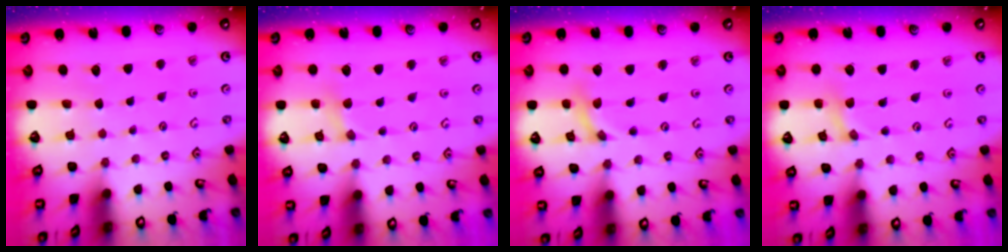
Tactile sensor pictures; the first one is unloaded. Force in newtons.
{"total": 2.7, "press": 2.7, "slide": 0.4}
{"total": 0.0}
{"total": 0.7, "press": 0.7, "slide": 0.2}